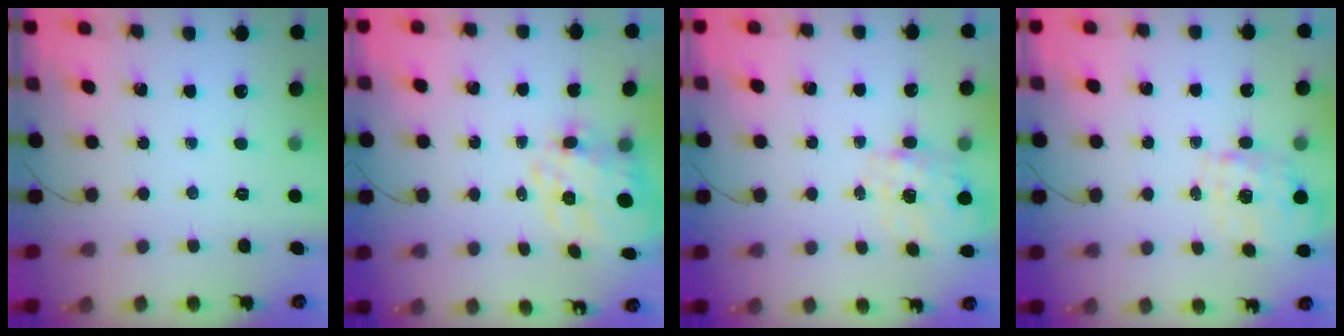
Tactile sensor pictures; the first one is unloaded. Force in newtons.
{"total": 4.0, "press": 3.1, "slide": 2.5}
{"total": 3.9, "press": 3.8, "slide": 0.9}
{"total": 1.6, "press": 1.5, "slide": 0.5}